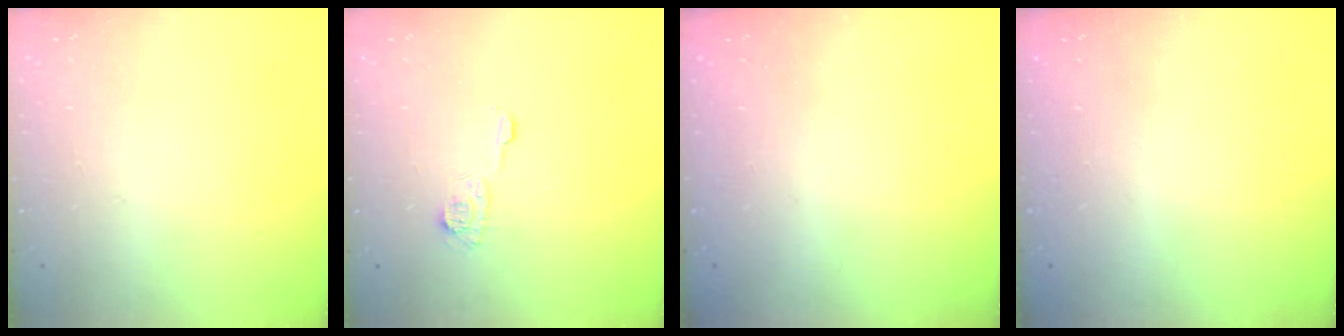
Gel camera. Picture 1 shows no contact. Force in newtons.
{"total": 6.2, "press": 6.2, "slide": 0.8}
{"total": 2.3, "press": 2.2, "slide": 0.7}
{"total": 2.5, "press": 2.4, "slide": 0.8}